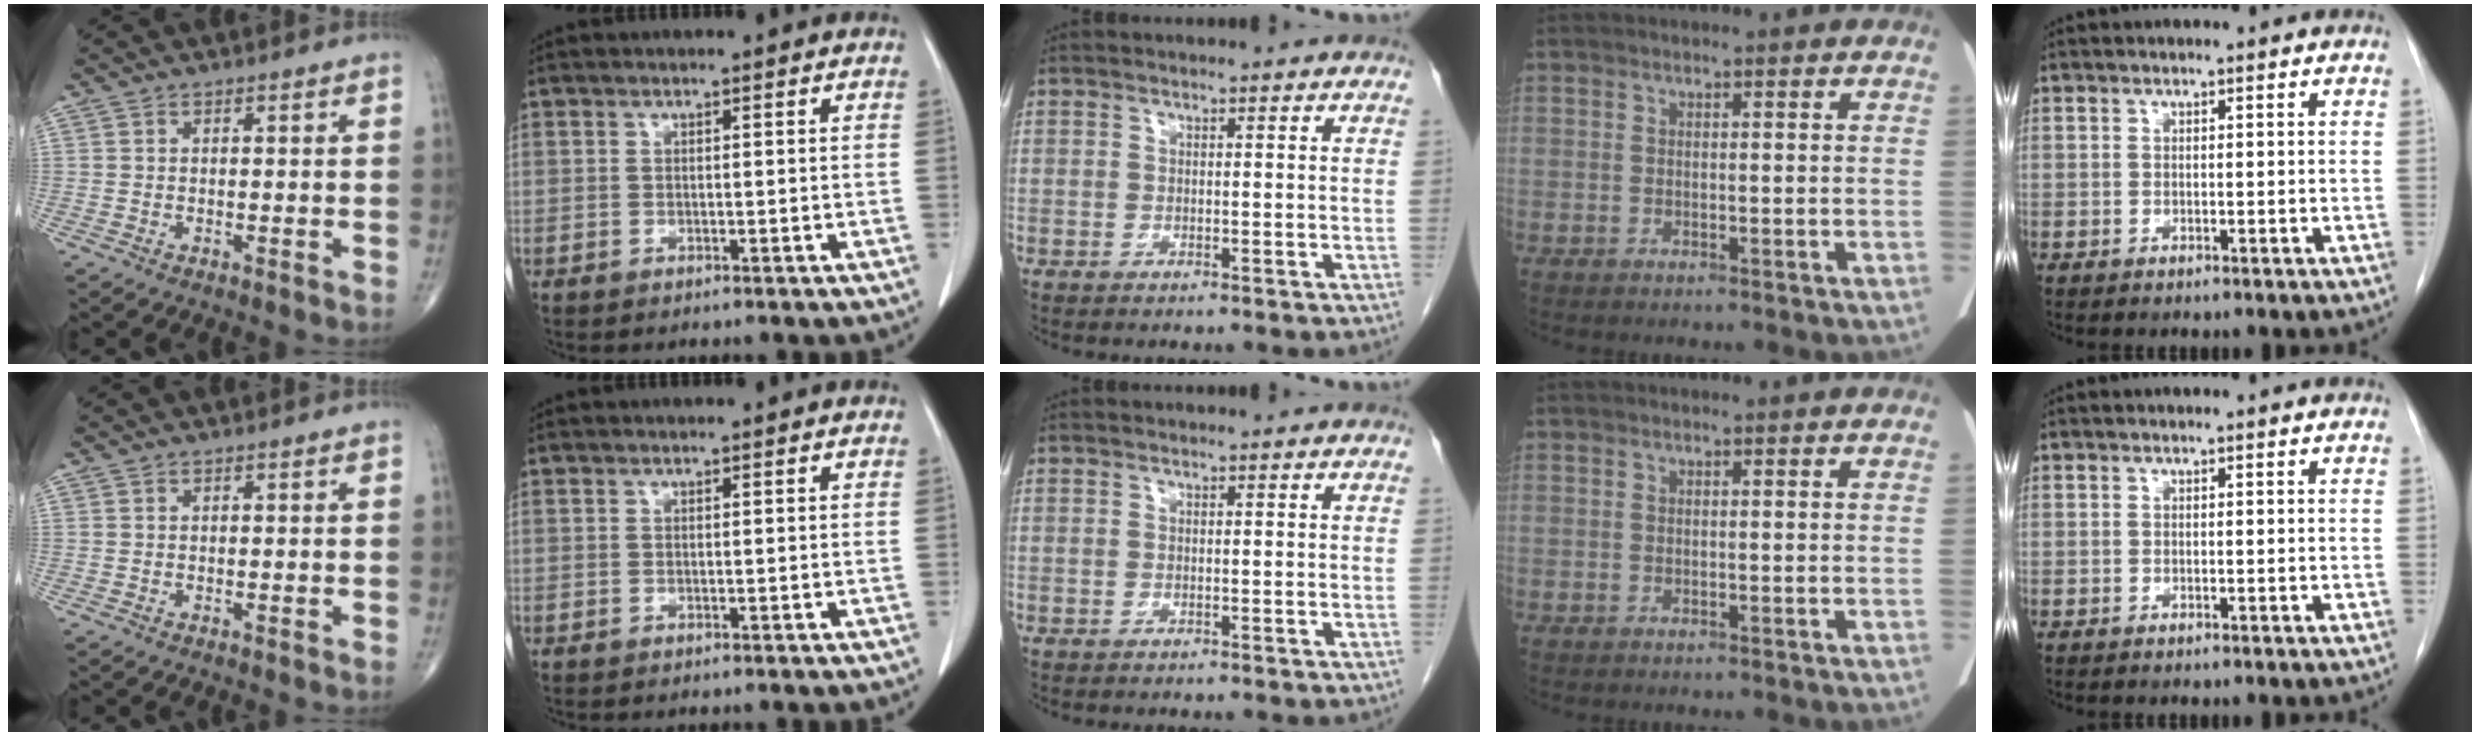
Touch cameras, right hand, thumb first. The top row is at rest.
{}